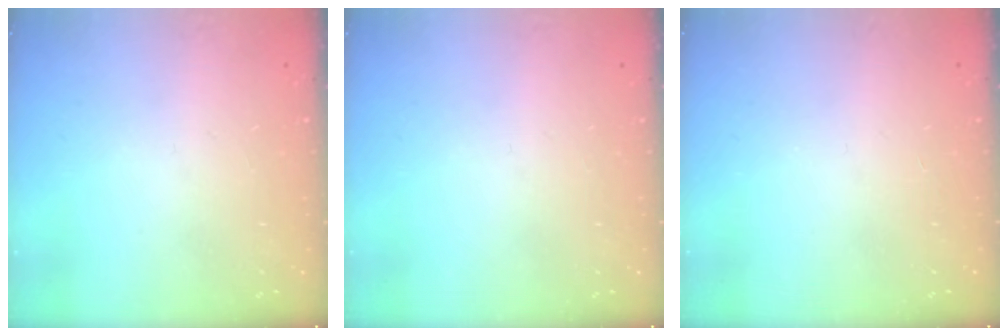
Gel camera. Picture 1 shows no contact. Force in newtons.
{"total": 0.0}
{"total": 1.6, "press": 1.5, "slide": 0.3}